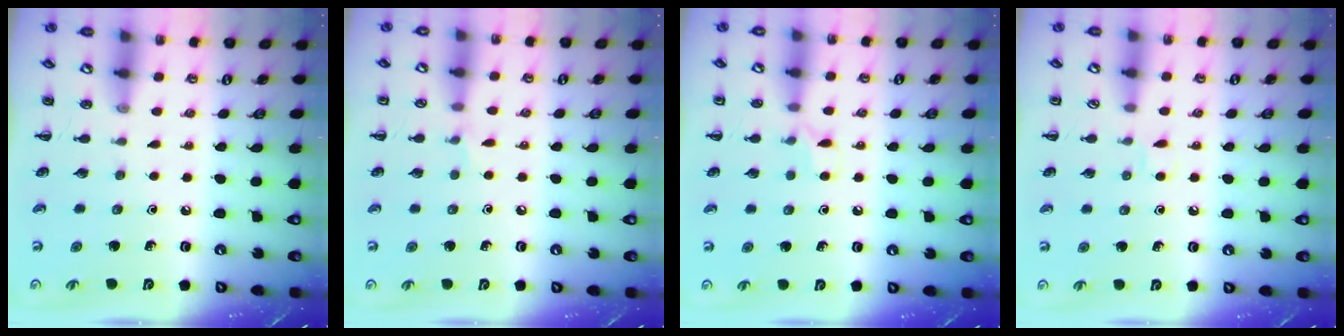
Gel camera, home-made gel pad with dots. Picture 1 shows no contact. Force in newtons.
{"total": 3.8, "press": 3.6, "slide": 1.2}
{"total": 6.3, "press": 5.9, "slide": 2.0}
{"total": 2.8, "press": 2.7, "slide": 1.0}